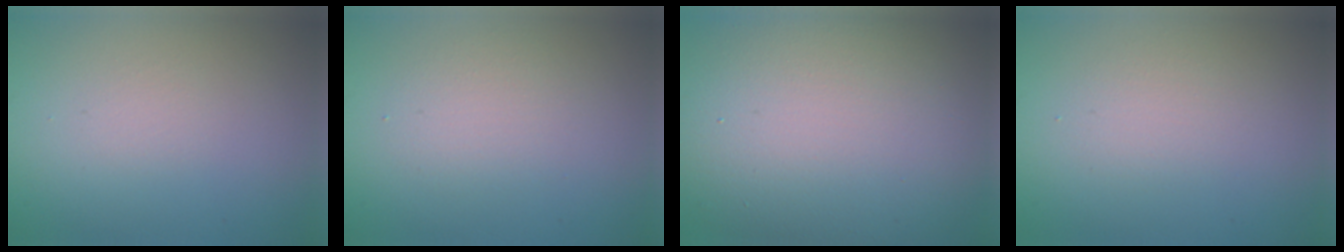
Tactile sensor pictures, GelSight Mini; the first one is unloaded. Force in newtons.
{"total": 2.2, "press": 2.2, "slide": 0.1}
{"total": 15.1, "press": 15.1, "slide": 1.4}
{"total": 1.6, "press": 1.6, "slide": 0.1}